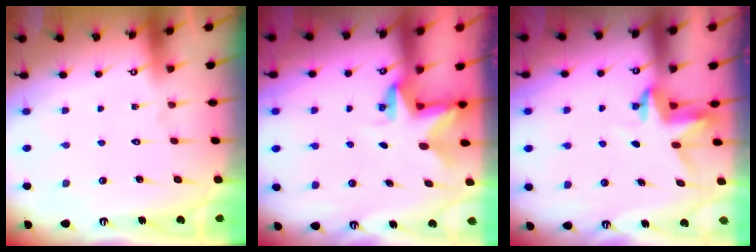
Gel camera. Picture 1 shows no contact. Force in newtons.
{"total": 2.9, "press": 2.9, "slide": 0.1}
{"total": 3.7, "press": 3.7, "slide": 0.3}